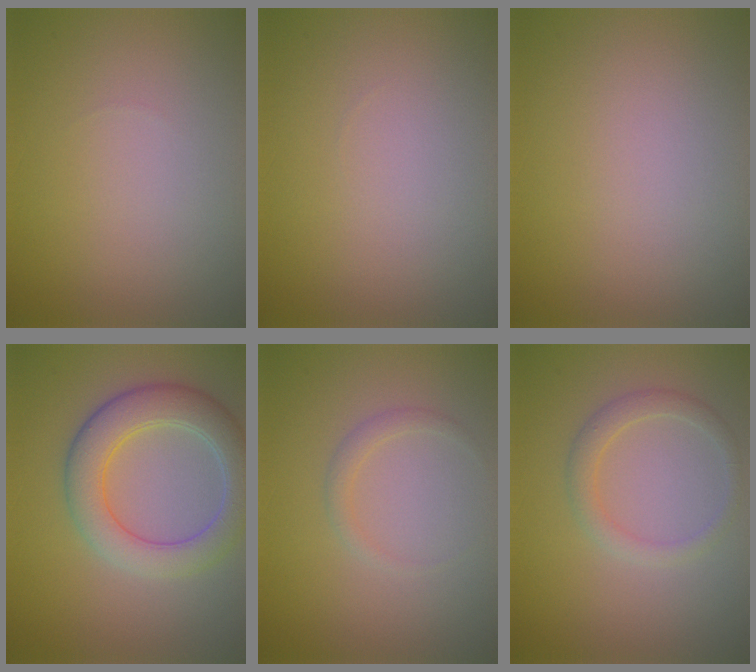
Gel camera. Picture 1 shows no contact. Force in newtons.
{"total": 0.0}
{"total": 0.0}
{"total": 5.4, "press": 5.4, "slide": 0.4}
{"total": 1.0, "press": 1.0, "slide": 0.1}
{"total": 1.9, "press": 1.9, "slide": 0.1}